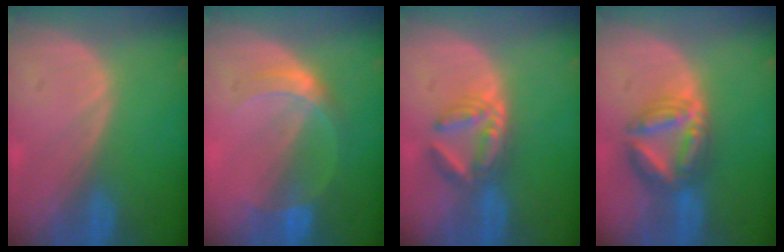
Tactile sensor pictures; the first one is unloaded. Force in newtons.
{"total": 5.0, "press": 4.8, "slide": 1.3}
{"total": 6.2, "press": 5.6, "slide": 2.6}
{"total": 7.3, "press": 7.3, "slide": 0.6}